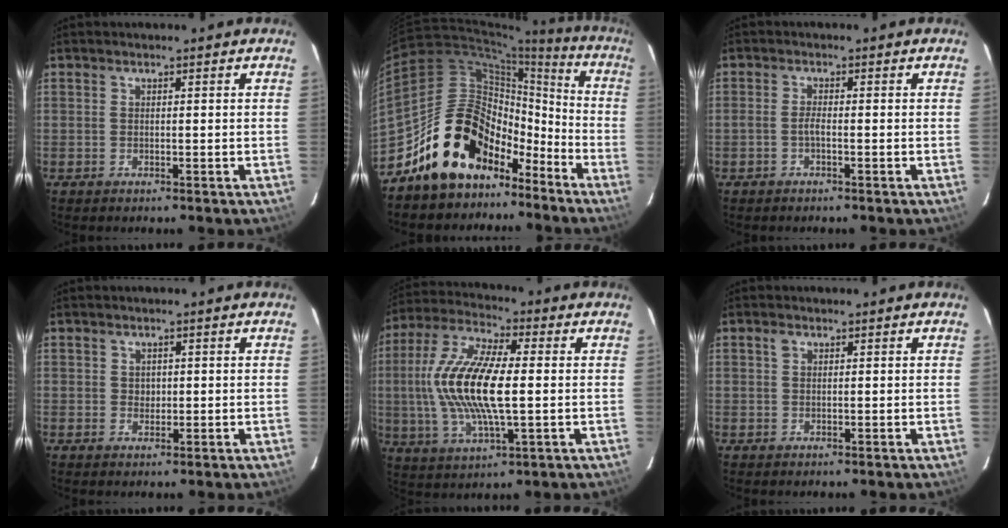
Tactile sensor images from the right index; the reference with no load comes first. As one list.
[{"total": 18.2, "force": [-12.7, 10.9, 7.3], "torque": [-0.135, 0.049, -0.199]}, {"total": 1.4, "force": [-0.7, 0.2, 1.2], "torque": [-0.025, 0.003, -0.017]}, {"total": 1.4, "force": [0.2, 1.4, 0.3], "torque": [-0.002, 0.002, 0.002]}, {"total": 16.9, "force": [0.0, 5.4, 16.0], "torque": [-0.328, 0.004, -0.005]}, {"total": 1.0, "force": [0.4, 0.7, 0.6], "torque": [-0.013, 0.003, 0.007]}]